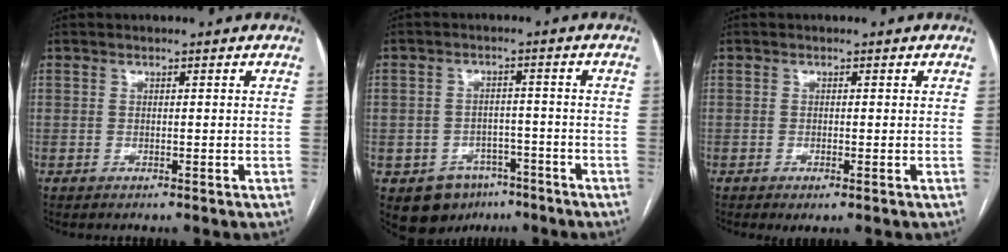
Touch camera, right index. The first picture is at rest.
{"total": 7.3, "force": [-4.4, 5.6, 1.9], "torque": [-0.025, 0.014, -0.055]}
{"total": 1.3, "force": [-0.6, 0.2, 1.1], "torque": [-0.016, -0.002, -0.008]}